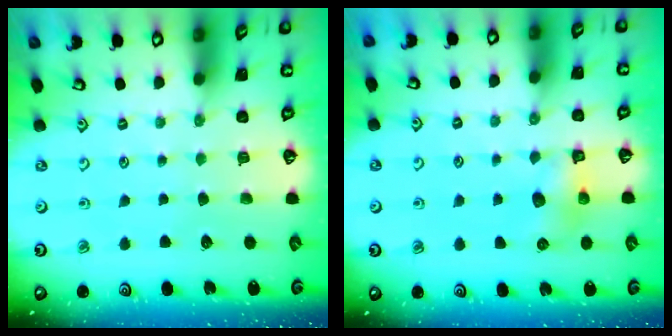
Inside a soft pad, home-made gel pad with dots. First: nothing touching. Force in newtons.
{"total": 7.5, "press": 7.4, "slide": 0.9}